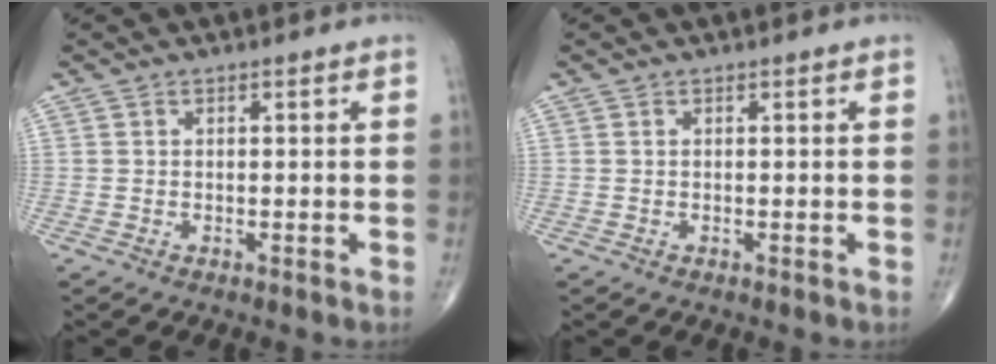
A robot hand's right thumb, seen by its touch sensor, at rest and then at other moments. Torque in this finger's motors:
{"motor_torque": [0.40, -0.02, -0.11, -0.19, -0.02]}